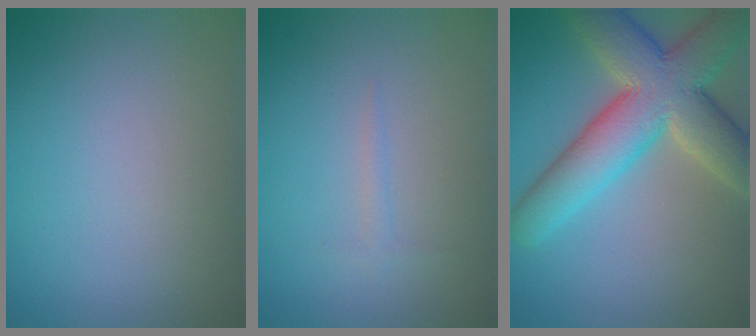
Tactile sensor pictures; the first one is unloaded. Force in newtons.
{"total": 0.7, "press": 0.7, "slide": 0.0}
{"total": 10.5, "press": 10.5, "slide": 0.6}